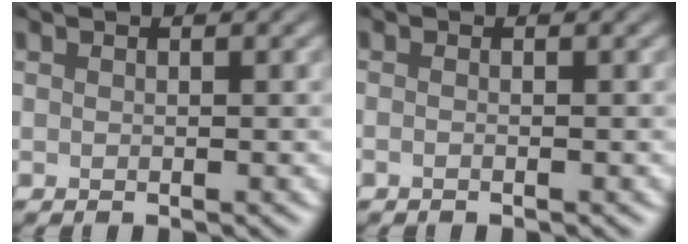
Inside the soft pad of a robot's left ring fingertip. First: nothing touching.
{"total": 0.9, "force": [-0.2, 0.4, 0.8], "torque": [-0.005, -0.007, -0.015]}